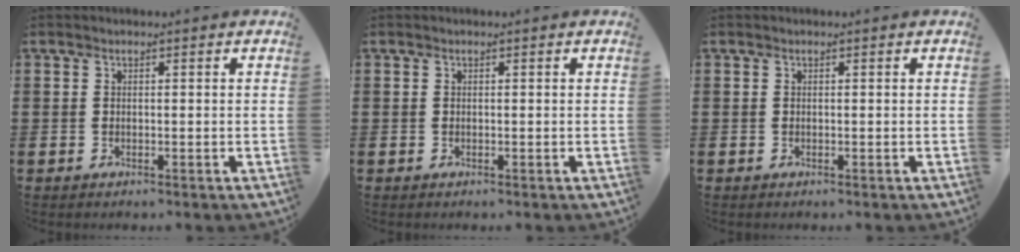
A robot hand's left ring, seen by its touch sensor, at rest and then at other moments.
{"total": 0.0}
{"total": 0.0}